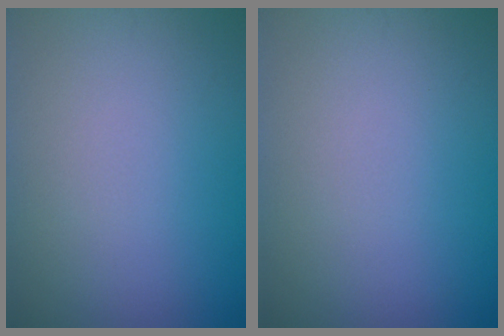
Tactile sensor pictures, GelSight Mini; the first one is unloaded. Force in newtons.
{"total": 0.0}